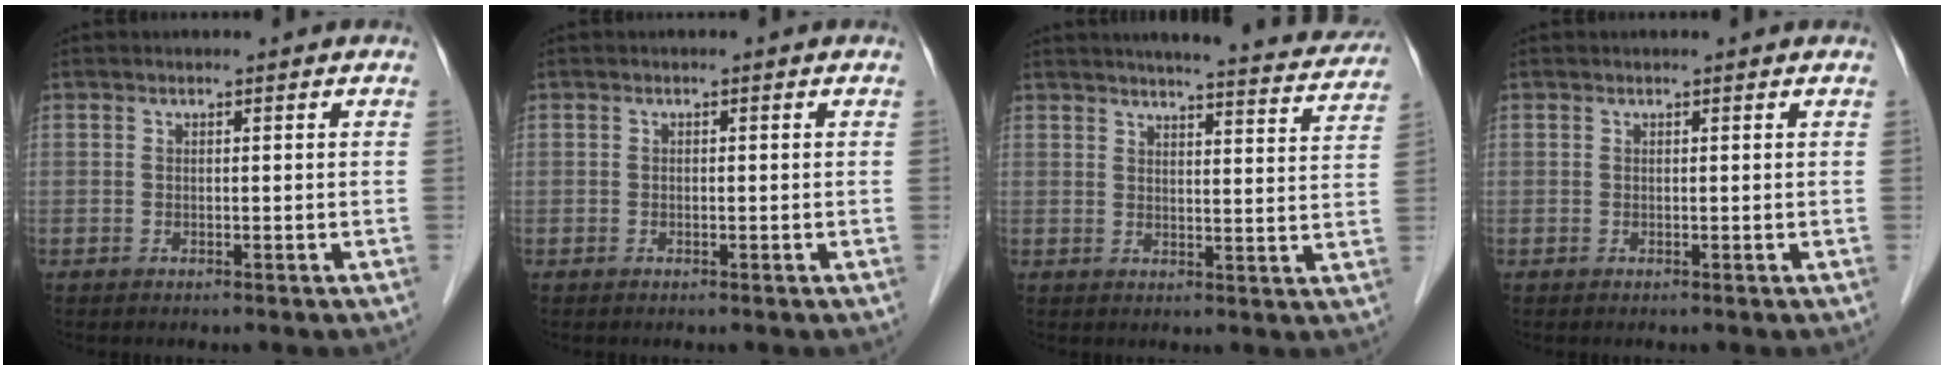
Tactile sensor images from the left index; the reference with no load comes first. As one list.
[{"total": 0.0}, {"total": 17.3, "force": [16.1, 1.6, 6.1], "torque": [-0.076, -0.028, 0.183]}, {"total": 0.5, "force": [0.5, 0.0, 0.1], "torque": [-0.006, 0.004, 0.005]}]